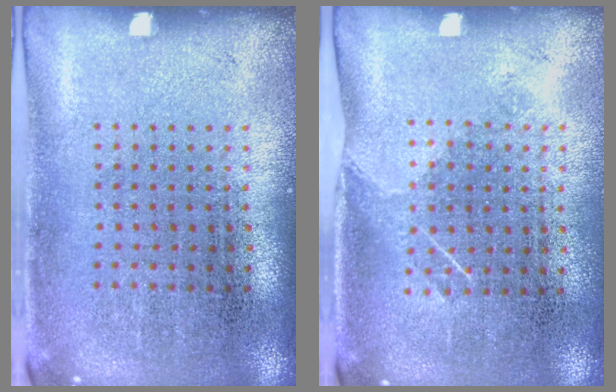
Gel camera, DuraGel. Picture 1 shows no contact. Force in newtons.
{"total": 1.2, "press": 0.9, "slide": 0.7}